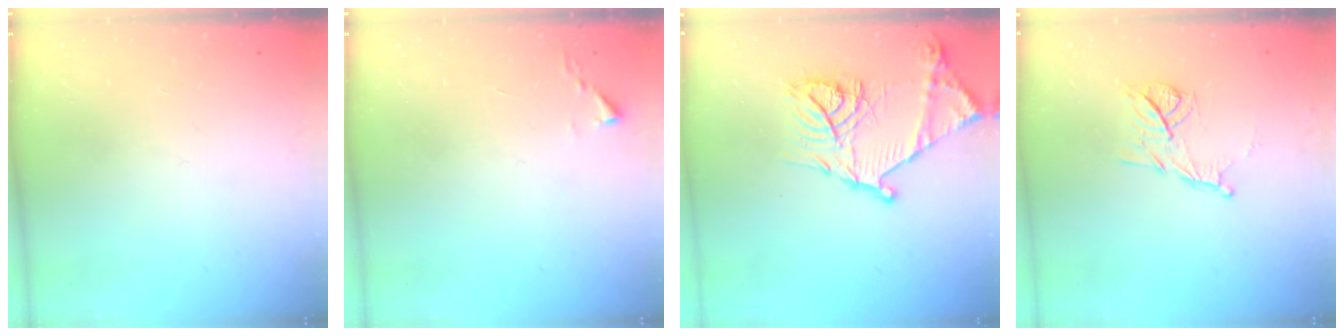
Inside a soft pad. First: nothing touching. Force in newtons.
{"total": 2.4, "press": 2.4, "slide": 0.3}
{"total": 18.7, "press": 18.6, "slide": 1.4}
{"total": 10.0, "press": 10.0, "slide": 1.0}